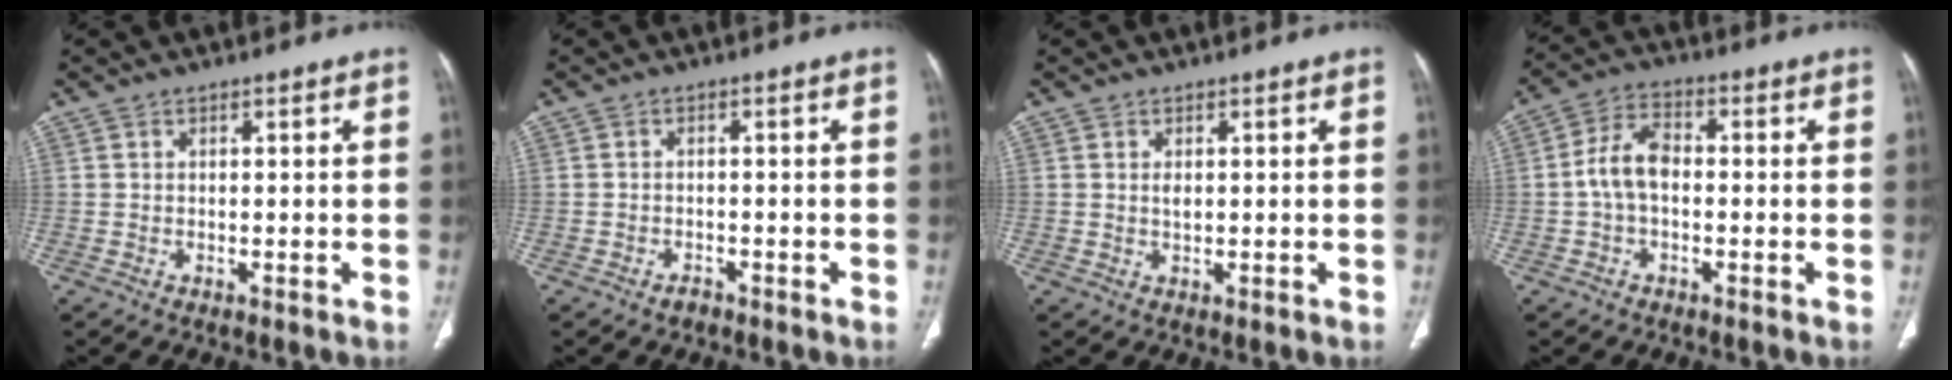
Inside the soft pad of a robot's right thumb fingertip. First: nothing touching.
{"total": 1.5, "force": [-1.1, 0.9, 0.5], "torque": [-0.011, 0.007, -0.017]}
{"total": 1.3, "force": [0.3, 0.7, 1.1], "torque": [-0.019, -0.002, 0.008]}
{"total": 7.0, "force": [-0.7, 4.2, 5.5], "torque": [-0.102, 0.022, -0.021]}